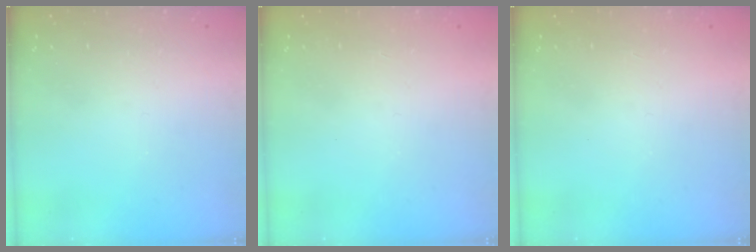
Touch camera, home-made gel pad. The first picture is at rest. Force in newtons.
{"total": 1.1, "press": 1.1, "slide": 0.1}
{"total": 1.1, "press": 1.1, "slide": 0.1}